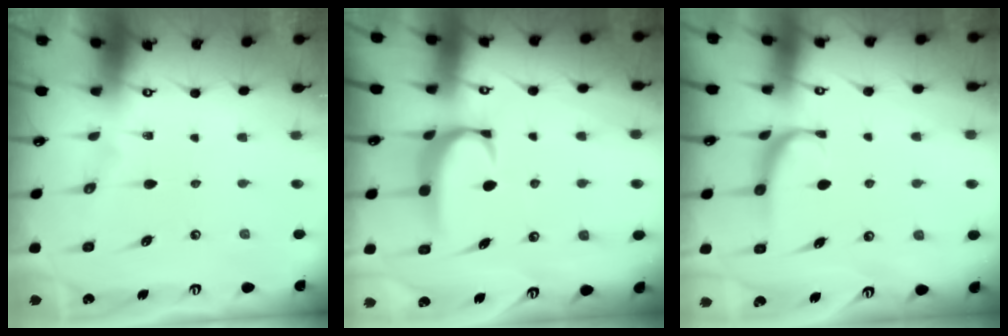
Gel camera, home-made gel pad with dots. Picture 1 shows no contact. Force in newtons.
{"total": 1.8, "press": 1.7, "slide": 0.6}
{"total": 1.6, "press": 1.5, "slide": 0.5}